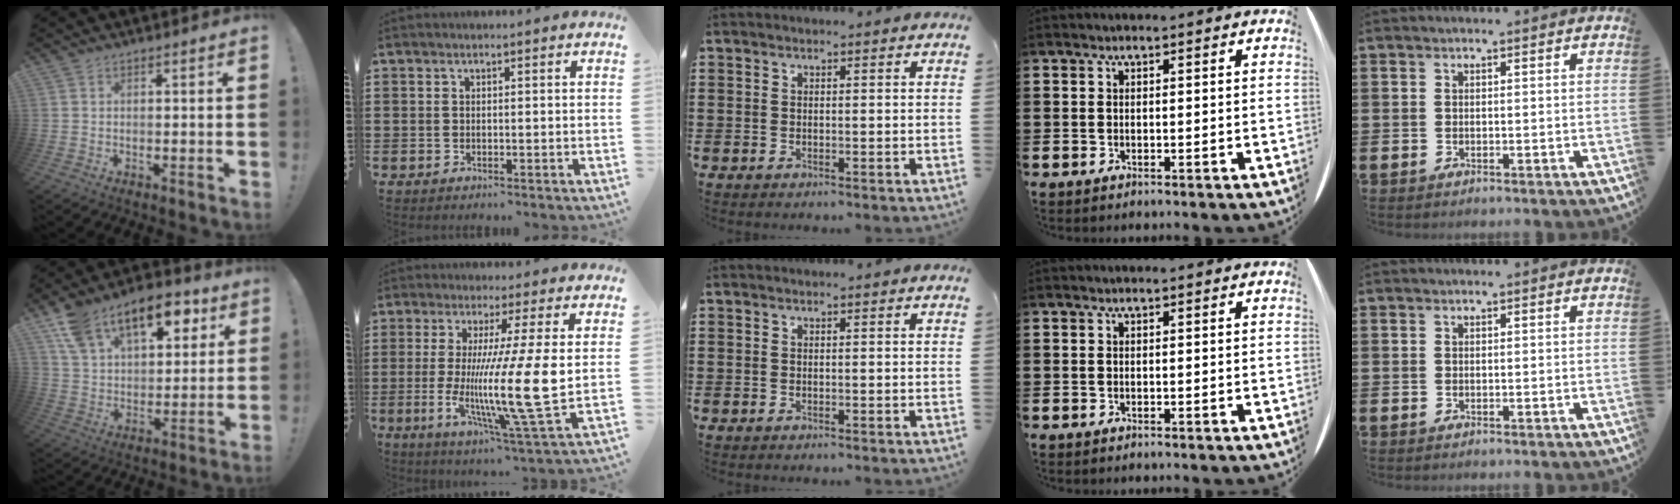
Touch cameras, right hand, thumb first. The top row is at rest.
{"thumb": {"total": 18.2, "force": [10.0, 10.6, 10.8], "torque": [-0.174, -0.040, 0.179]}, "index": {"total": 14.0, "force": [0.1, -0.2, 14.0], "torque": [-0.270, -0.026, -0.008]}}